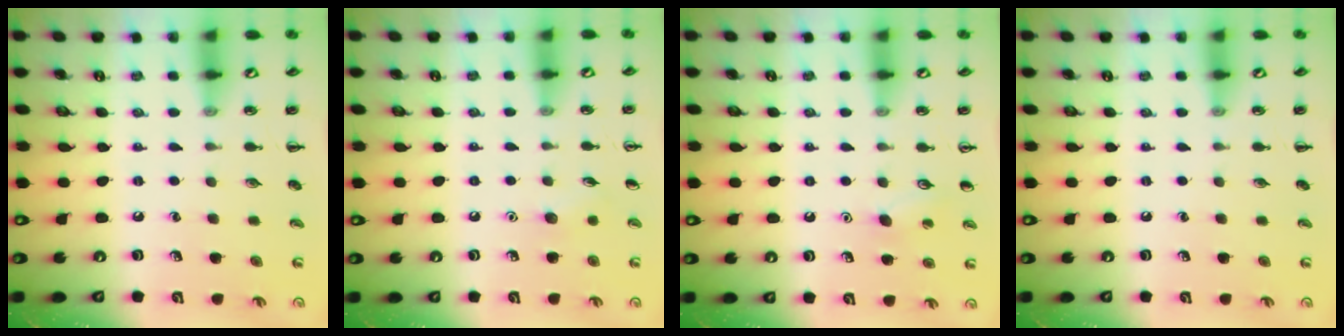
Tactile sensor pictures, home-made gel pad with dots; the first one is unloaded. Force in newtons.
{"total": 4.6, "press": 4.4, "slide": 1.4}
{"total": 6.6, "press": 6.3, "slide": 1.8}
{"total": 0.0}